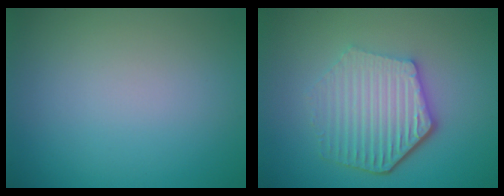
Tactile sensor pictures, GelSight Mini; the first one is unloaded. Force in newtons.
{"total": 6.1, "press": 4.5, "slide": 4.0}